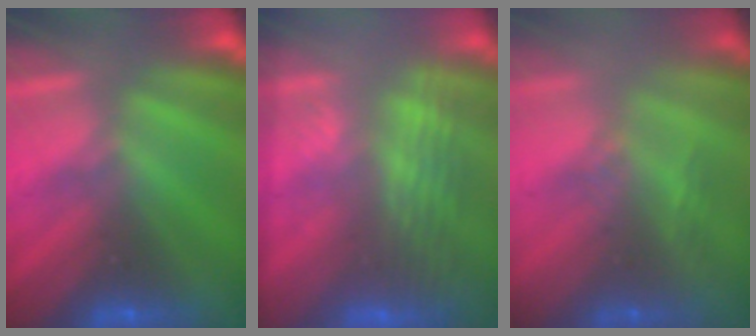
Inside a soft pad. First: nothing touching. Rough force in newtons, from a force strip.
{"total": 2.8}
{"total": 2.9}